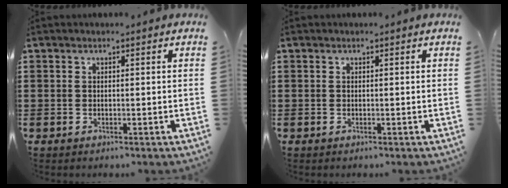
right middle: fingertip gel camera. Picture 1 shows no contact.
{"total": 0.0}